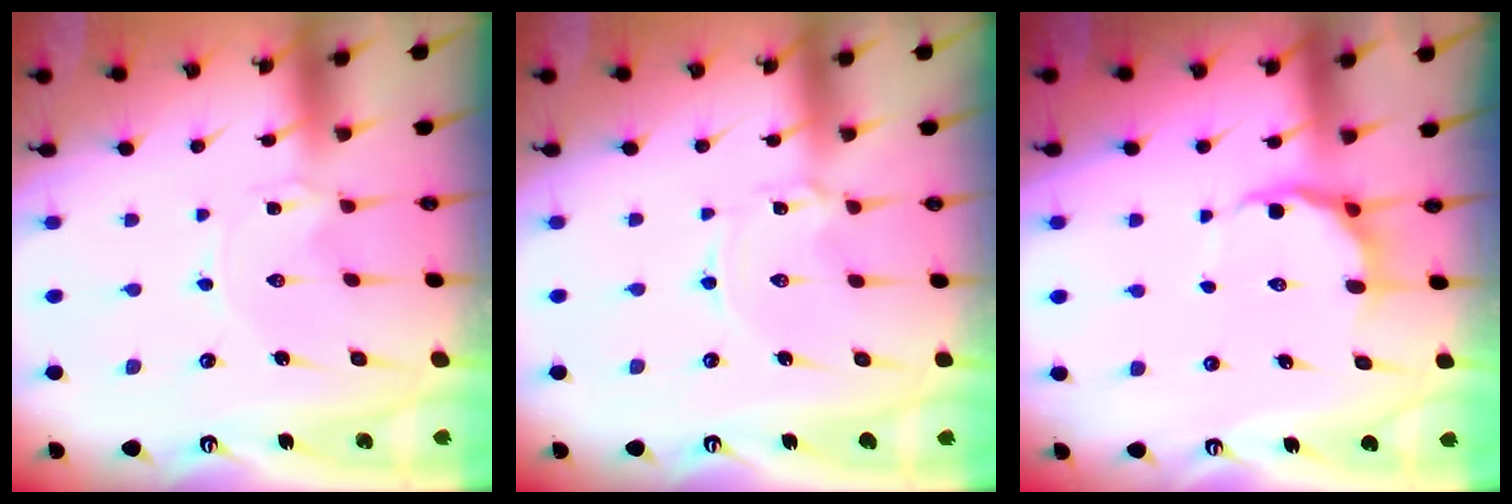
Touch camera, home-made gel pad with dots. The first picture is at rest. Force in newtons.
{"total": 0.9, "press": 0.9, "slide": 0.1}
{"total": 7.6, "press": 7.1, "slide": 2.5}